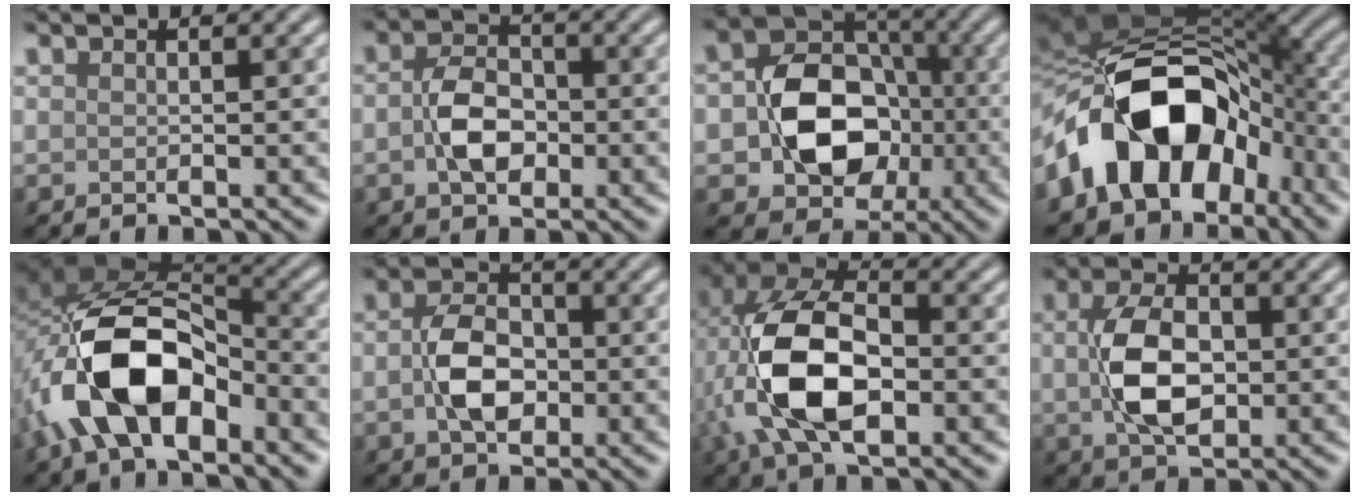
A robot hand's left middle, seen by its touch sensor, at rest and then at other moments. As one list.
[{"total": 4.2, "force": [-0.5, 2.8, 3.1], "torque": [-0.059, 0.004, -0.012]}, {"total": 8.6, "force": [-1.4, 6.5, 5.5], "torque": [-0.085, 0.008, -0.026]}, {"total": 14.3, "force": [-4.5, 9.3, 9.9], "torque": [-0.155, 0.010, -0.087]}, {"total": 11.6, "force": [-4.2, 6.3, 8.7], "torque": [-0.176, 0.006, -0.077]}, {"total": 4.6, "force": [-0.5, 3.1, 3.5], "torque": [-0.066, 0.004, -0.010]}, {"total": 10.6, "force": [-1.0, 6.0, 8.7], "torque": [-0.183, 0.009, -0.021]}, {"total": 6.1, "force": [0.0, 3.7, 4.9], "torque": [-0.102, 0.003, 0.002]}]